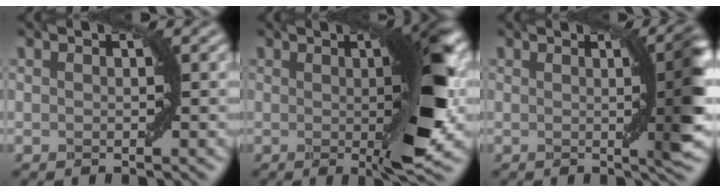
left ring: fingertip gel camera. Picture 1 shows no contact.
{"total": 7.7, "force": [0.1, 1.3, 7.5], "torque": [-0.102, 0.001, 0.004]}
{"total": 7.2, "force": [0.4, 1.8, 6.9], "torque": [-0.065, 0.006, 0.005]}